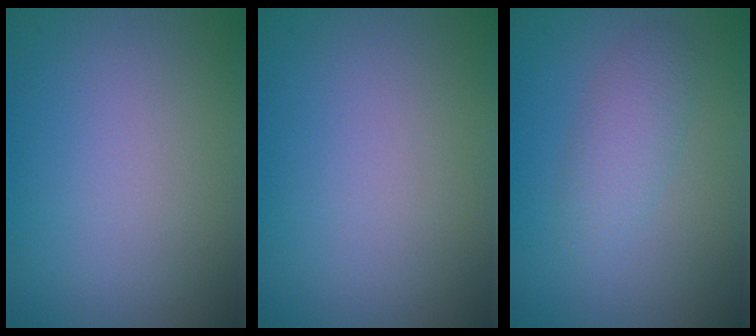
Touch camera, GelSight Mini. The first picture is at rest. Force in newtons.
{"total": 0.0}
{"total": 2.2, "press": 2.2, "slide": 0.2}